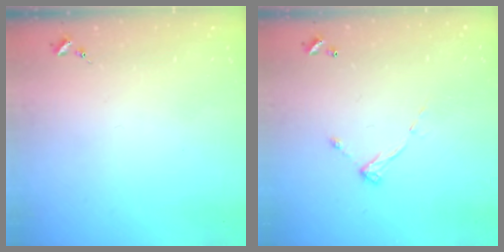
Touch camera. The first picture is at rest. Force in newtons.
{"total": 6.2, "press": 6.2, "slide": 0.3}